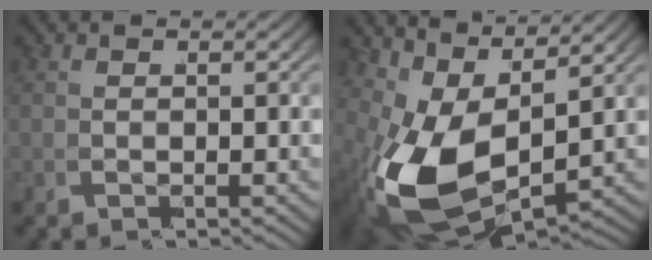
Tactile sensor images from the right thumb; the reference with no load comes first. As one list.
[{"total": 11.6, "force": [-0.2, 6.6, 9.6], "torque": [-0.221, -0.056, 0.031]}]